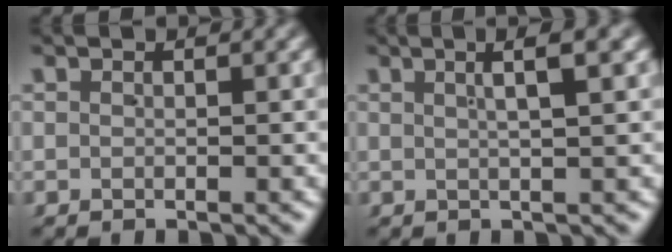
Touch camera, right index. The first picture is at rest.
{"total": 2.9, "force": [1.4, -0.3, 2.5], "torque": [-0.029, 0.013, 0.023]}